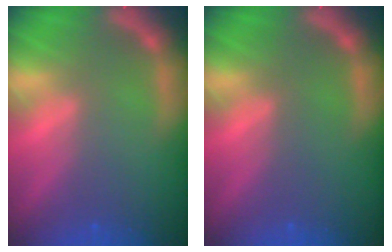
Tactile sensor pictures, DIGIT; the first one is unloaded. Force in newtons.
{"total": 0.0}